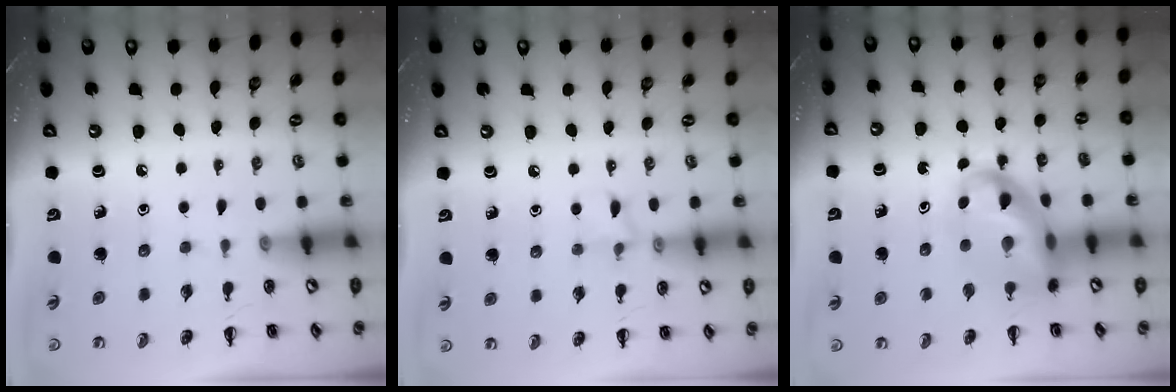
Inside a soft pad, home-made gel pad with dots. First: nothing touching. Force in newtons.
{"total": 6.6, "press": 6.4, "slide": 1.8}
{"total": 11.7, "press": 11.3, "slide": 2.7}